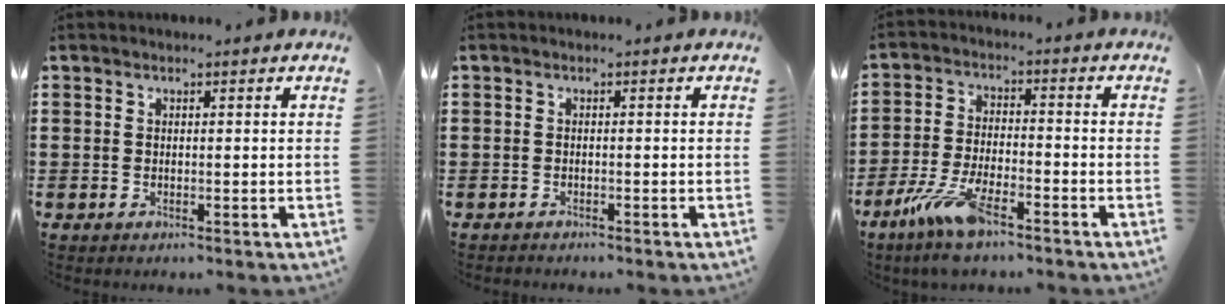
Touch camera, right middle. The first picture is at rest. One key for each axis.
{"total": 1.8, "fx": -1.7, "fy": 0.4, "fz": -0.2, "tx": -0.003, "ty": 0.000, "tz": -0.039}
{"total": 8.7, "fx": -5.9, "fy": 2.2, "fz": 6.0, "tx": -0.141, "ty": -0.012, "tz": -0.114}